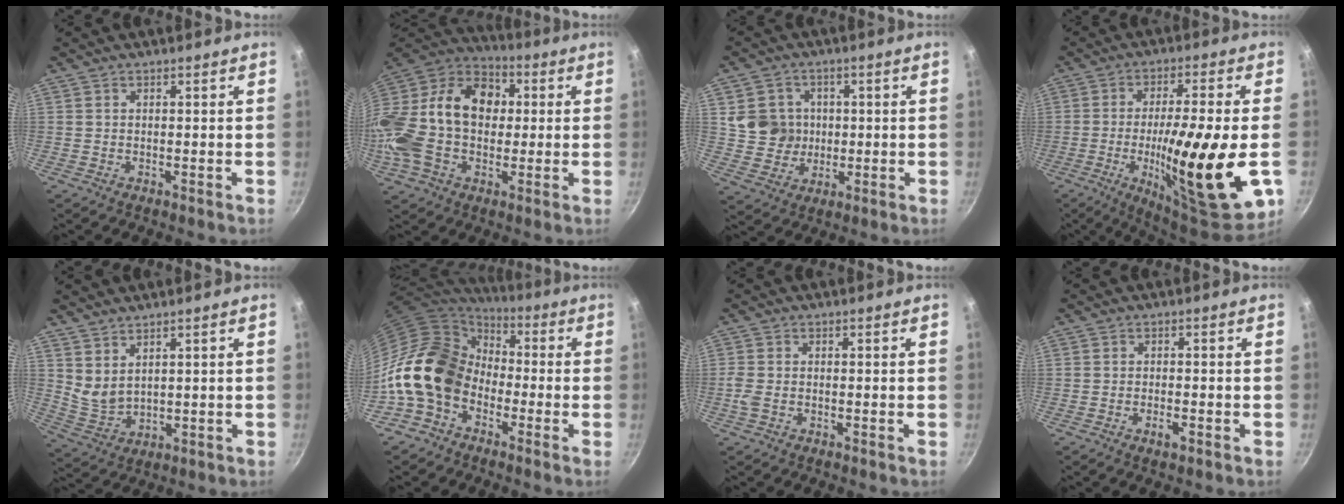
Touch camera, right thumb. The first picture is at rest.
{"total": 26.8, "force": [0.5, 19.1, 18.8], "torque": [-0.373, 0.056, -0.004]}
{"total": 8.2, "force": [1.1, 7.8, 2.4], "torque": [-0.014, 0.000, 0.022]}
{"total": 24.1, "force": [-5.0, 5.0, 23.1], "torque": [-0.347, 0.006, -0.070]}
{"total": 4.9, "force": [3.2, 2.4, 2.9], "torque": [-0.050, -0.034, 0.075]}
{"total": 16.8, "force": [-4.0, 12.8, 10.1], "torque": [-0.149, 0.053, -0.095]}
{"total": 2.3, "force": [-0.7, 1.3, 1.7], "torque": [-0.045, 0.002, -0.019]}
{"total": 2.2, "force": [-1.1, 0.8, 1.8], "torque": [-0.032, 0.006, -0.020]}